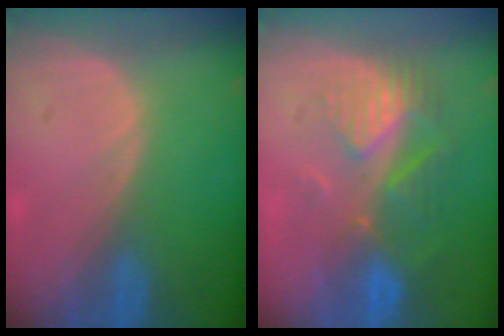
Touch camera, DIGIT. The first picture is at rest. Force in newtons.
{"total": 8.9, "press": 7.7, "slide": 4.3}